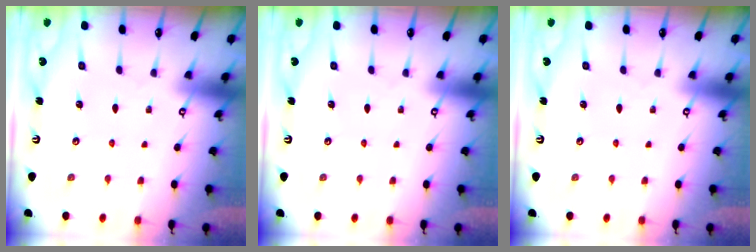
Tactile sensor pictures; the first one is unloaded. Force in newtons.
{"total": 0.0}
{"total": 0.0}